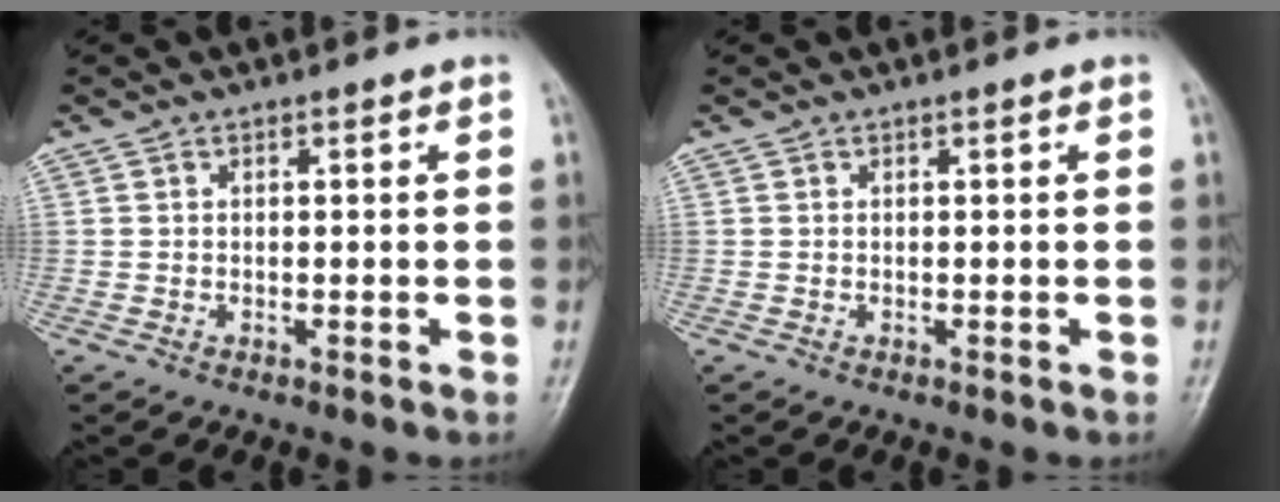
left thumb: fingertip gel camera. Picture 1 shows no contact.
{"total": 0.0}